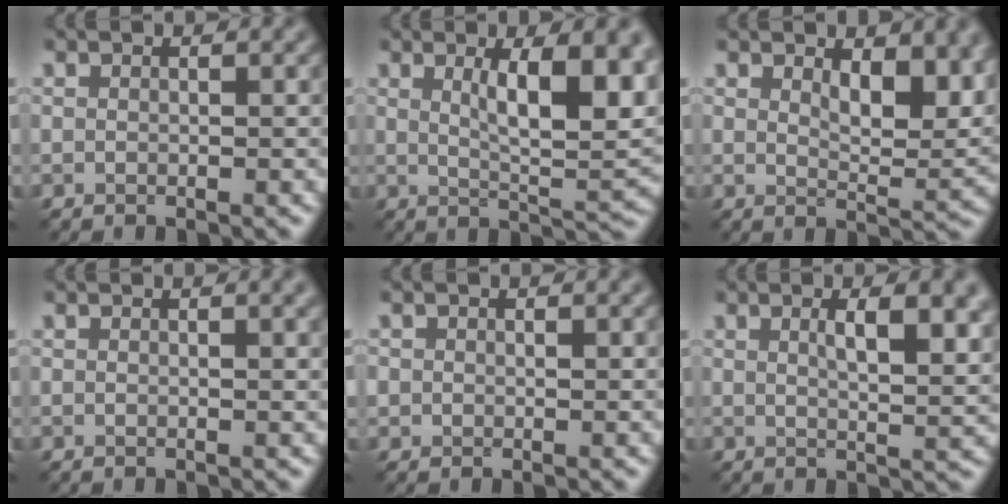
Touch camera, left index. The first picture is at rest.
{"total": 9.2, "force": [2.5, 2.8, 8.4], "torque": [-0.116, -0.006, 0.044]}
{"total": 5.6, "force": [2.6, 2.5, 4.3], "torque": [-0.063, -0.011, 0.044]}
{"total": 1.6, "force": [0.8, 0.5, 1.3], "torque": [-0.011, 0.005, 0.009]}
{"total": 0.9, "force": [0.2, 0.8, 0.2], "torque": [0.001, -0.001, 0.001]}
{"total": 6.5, "force": [2.0, 2.2, 5.8], "torque": [-0.063, 0.007, 0.029]}